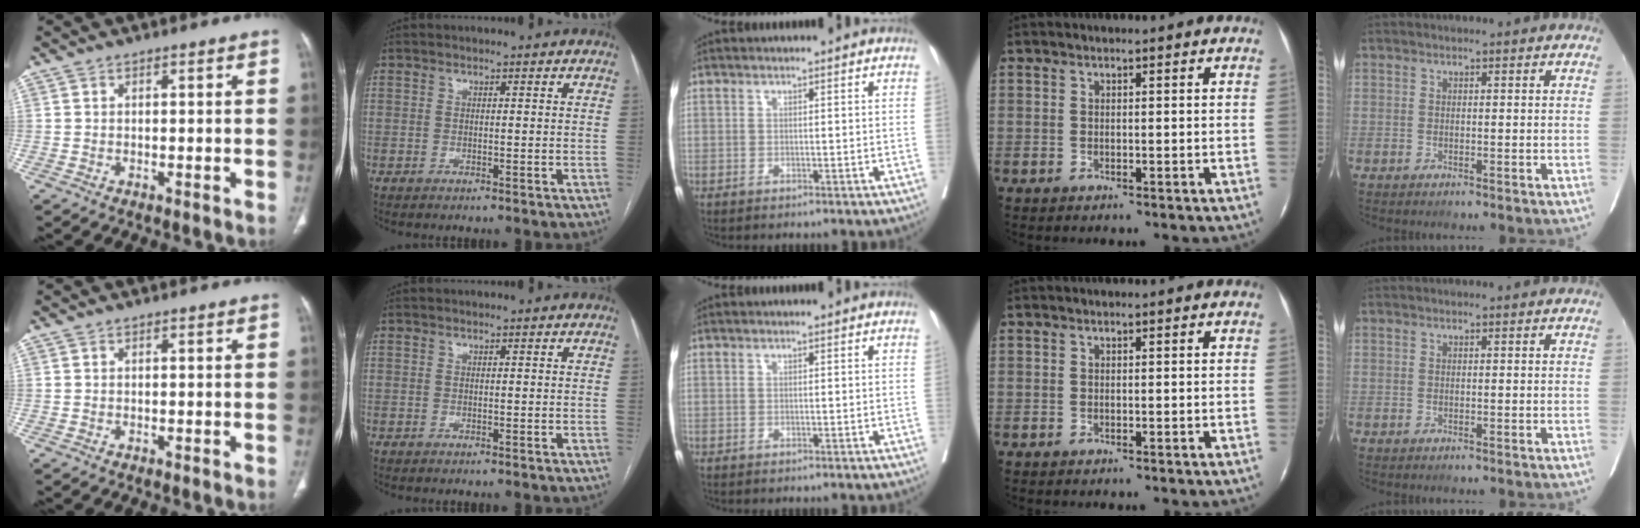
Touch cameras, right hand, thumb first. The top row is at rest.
{}